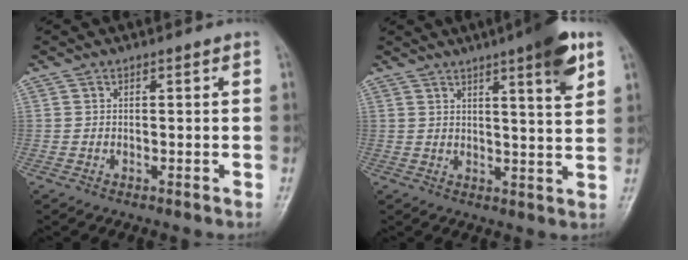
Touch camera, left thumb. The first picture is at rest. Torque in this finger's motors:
{"motor_torque": [1.12, 1.00, 1.12, -0.65, 0.02]}